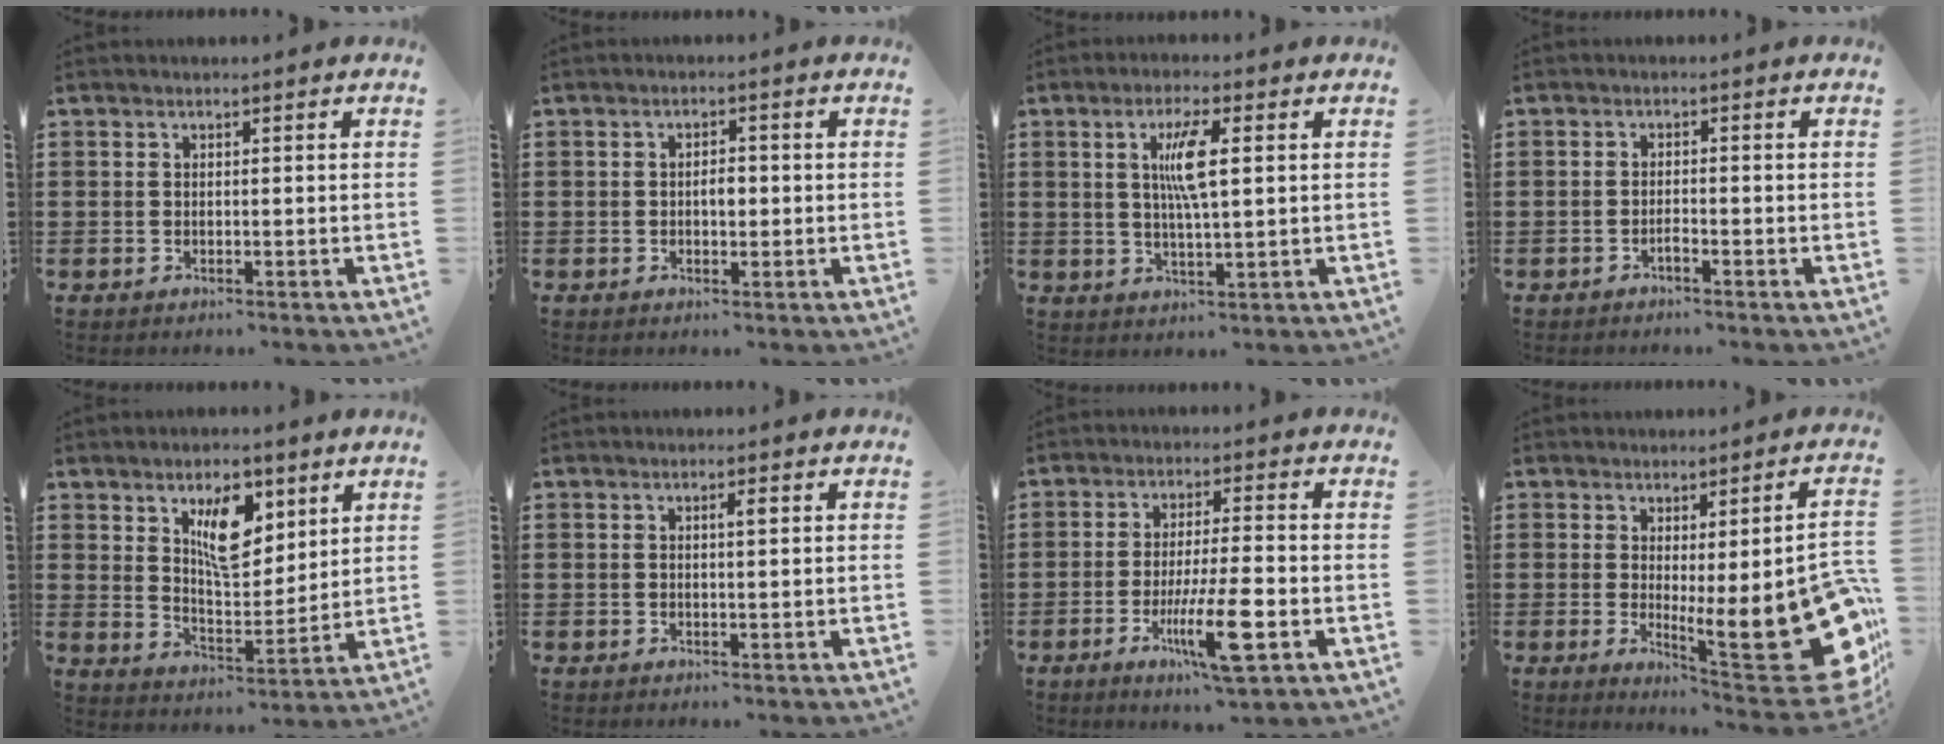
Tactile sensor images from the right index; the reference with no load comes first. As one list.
[{"total": 2.3, "force": [-0.2, 1.1, 2.0], "torque": [-0.037, 0.004, -0.004]}, {"total": 5.9, "force": [1.4, 1.1, 5.7], "torque": [-0.113, 0.005, 0.020]}, {"total": 1.0, "force": [-0.9, 0.1, 0.6], "torque": [-0.012, -0.003, -0.015]}, {"total": 9.6, "force": [4.9, 4.6, 6.8], "torque": [-0.110, -0.008, 0.082]}, {"total": 1.3, "force": [0.4, 0.2, 1.2], "torque": [-0.023, 0.004, 0.006]}, {"total": 10.6, "force": [-3.7, 1.6, 9.8], "torque": [-0.188, -0.014, -0.067]}, {"total": 16.0, "force": [-2.7, 3.7, 15.4], "torque": [-0.222, -0.024, -0.024]}]